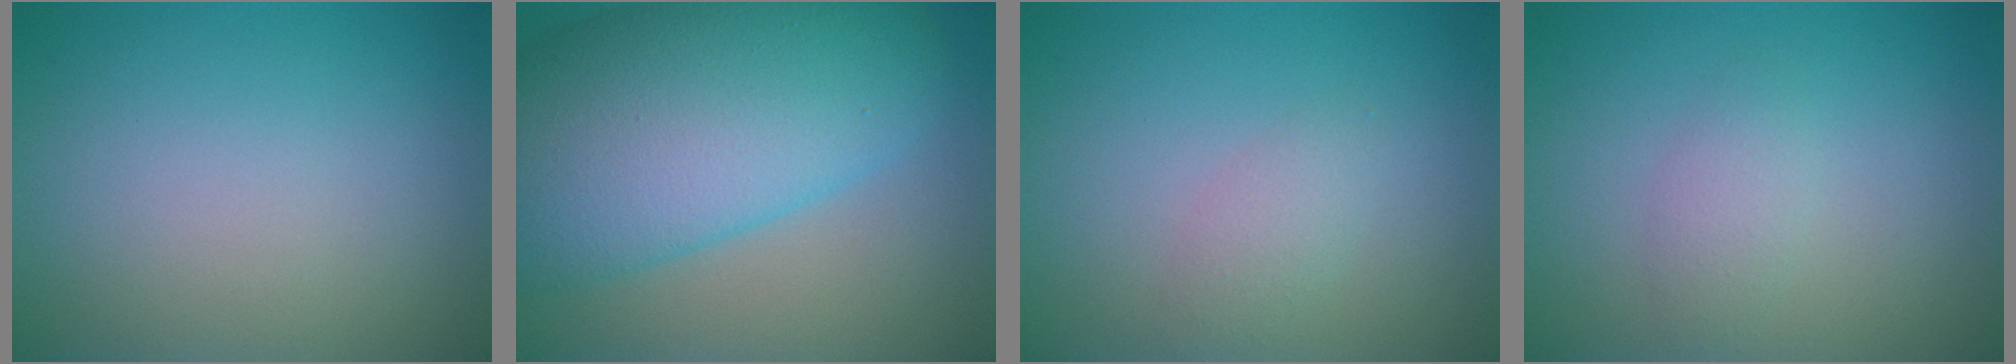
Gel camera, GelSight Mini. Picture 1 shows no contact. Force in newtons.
{"total": 13.8, "press": 13.8, "slide": 0.3}
{"total": 1.6, "press": 1.6, "slide": 0.0}
{"total": 1.5, "press": 1.5, "slide": 0.1}